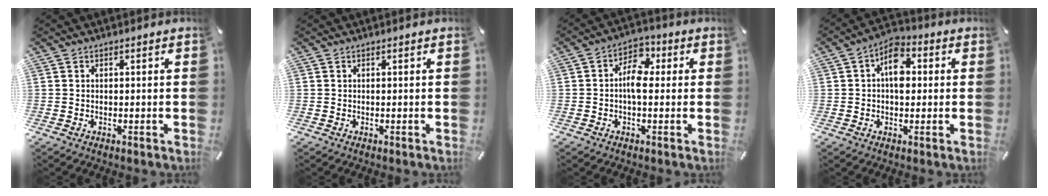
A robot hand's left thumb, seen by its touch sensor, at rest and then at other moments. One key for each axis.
{"total": 0.0}
{"total": 7.2, "fx": -0.1, "fy": 4.3, "fz": 5.8, "tx": -0.090, "ty": 0.005, "tz": -0.007}
{"total": 7.7, "fx": 0.4, "fy": 5.0, "fz": 5.8, "tx": -0.076, "ty": 0.005, "tz": 0.005}